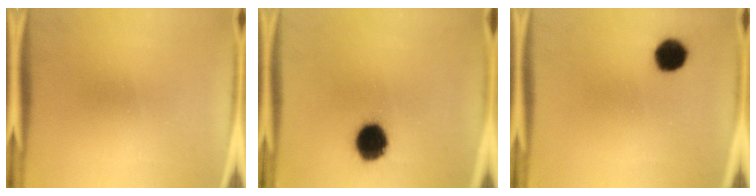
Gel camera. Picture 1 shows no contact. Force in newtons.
{"total": 11.5}
{"total": 6.7}